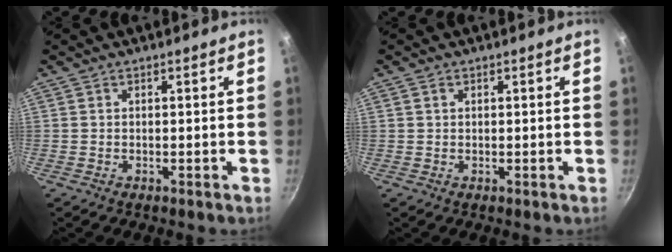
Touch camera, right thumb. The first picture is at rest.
{"total": 0.8, "force": [0.3, 0.6, 0.3], "torque": [-0.003, 0.002, 0.005]}